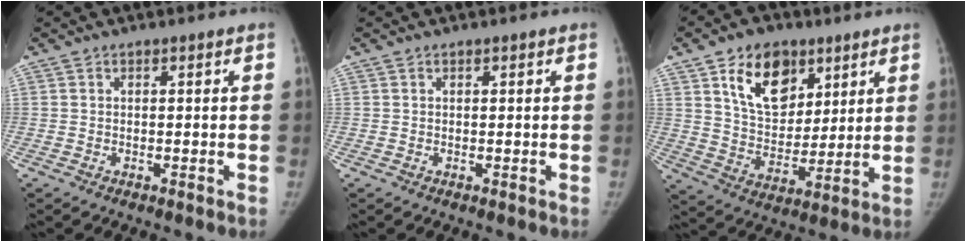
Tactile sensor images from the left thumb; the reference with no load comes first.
{"total": 0.0}
{"total": 14.6, "force": [7.4, 9.6, 8.2], "torque": [-0.096, -0.038, 0.137]}